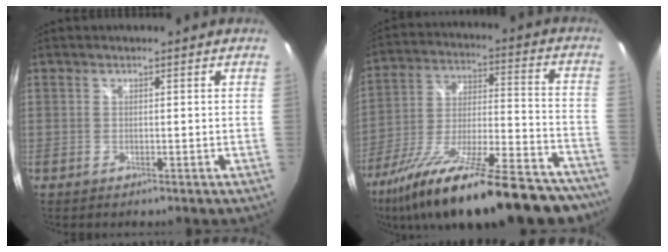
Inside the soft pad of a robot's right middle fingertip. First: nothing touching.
{"total": 32.4, "force": [-25.2, 8.5, 18.6], "torque": [-0.308, -0.045, -0.364]}